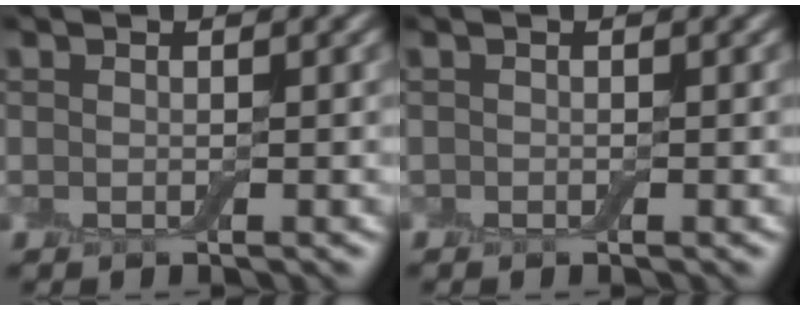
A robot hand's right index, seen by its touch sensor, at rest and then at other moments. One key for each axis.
{"total": 0.0}